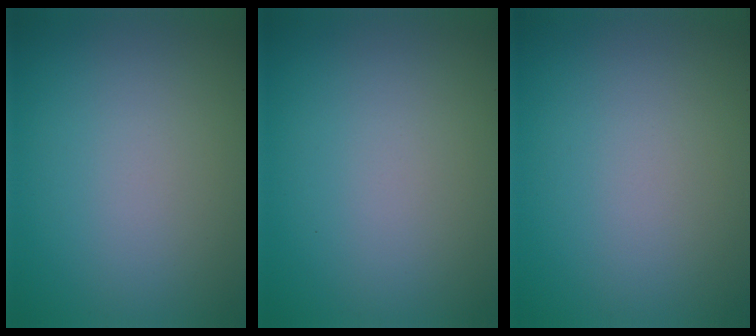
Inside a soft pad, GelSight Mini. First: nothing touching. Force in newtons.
{"total": 0.0}
{"total": 0.0}